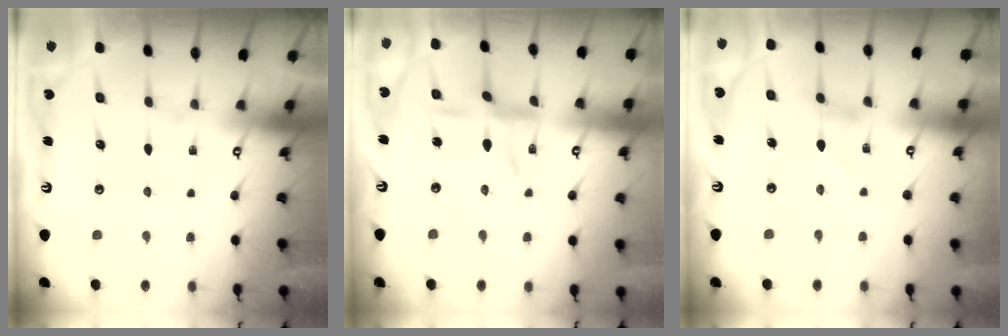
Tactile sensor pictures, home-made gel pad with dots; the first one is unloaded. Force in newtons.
{"total": 5.6, "press": 5.6, "slide": 0.5}
{"total": 0.0}